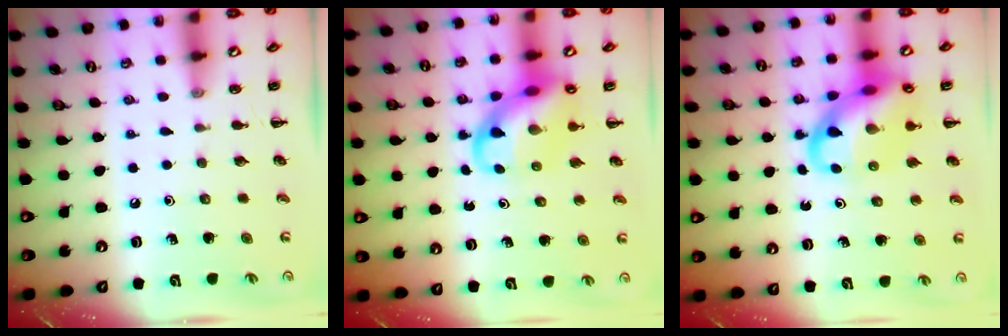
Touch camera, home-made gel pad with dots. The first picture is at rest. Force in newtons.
{"total": 12.7, "press": 12.2, "slide": 3.4}
{"total": 15.3, "press": 15.0, "slide": 3.0}